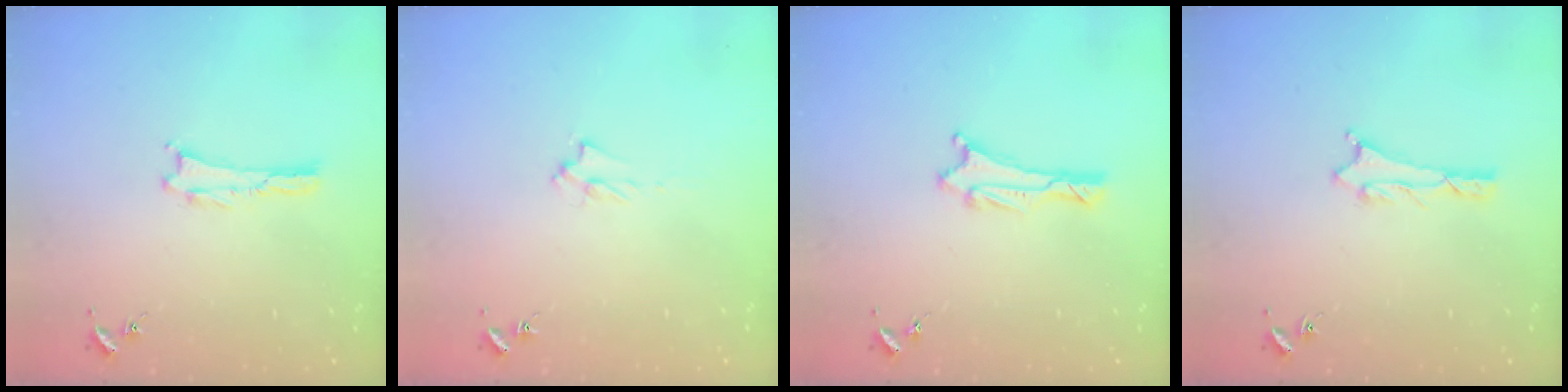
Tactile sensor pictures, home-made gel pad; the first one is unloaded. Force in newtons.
{"total": 1.7, "press": 1.6, "slide": 0.3}
{"total": 1.1, "press": 1.1, "slide": 0.1}
{"total": 0.9, "press": 0.8, "slide": 0.1}